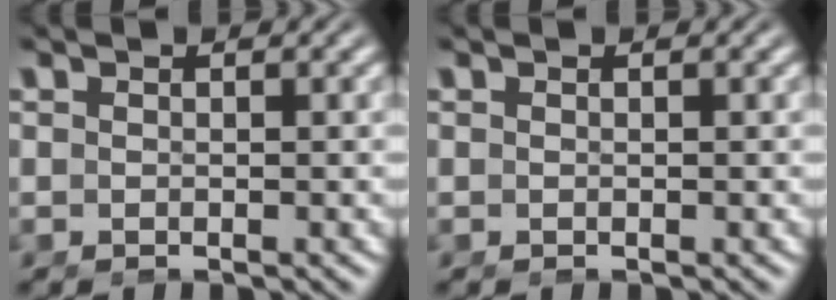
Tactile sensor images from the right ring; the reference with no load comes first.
{"total": 0.0}